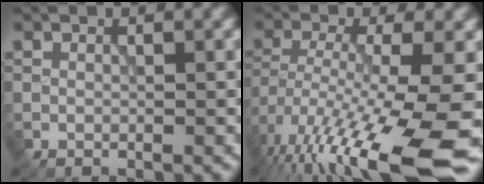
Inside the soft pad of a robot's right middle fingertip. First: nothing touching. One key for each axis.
{"total": 15.4, "fx": -8.0, "fy": 3.5, "fz": 12.6, "tx": -0.243, "ty": -0.026, "tz": -0.125}